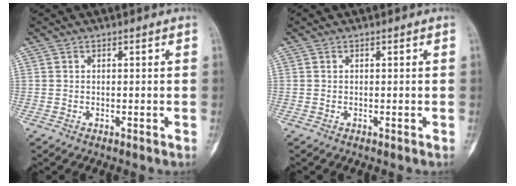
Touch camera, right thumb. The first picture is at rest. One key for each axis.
{"total": 0.0}